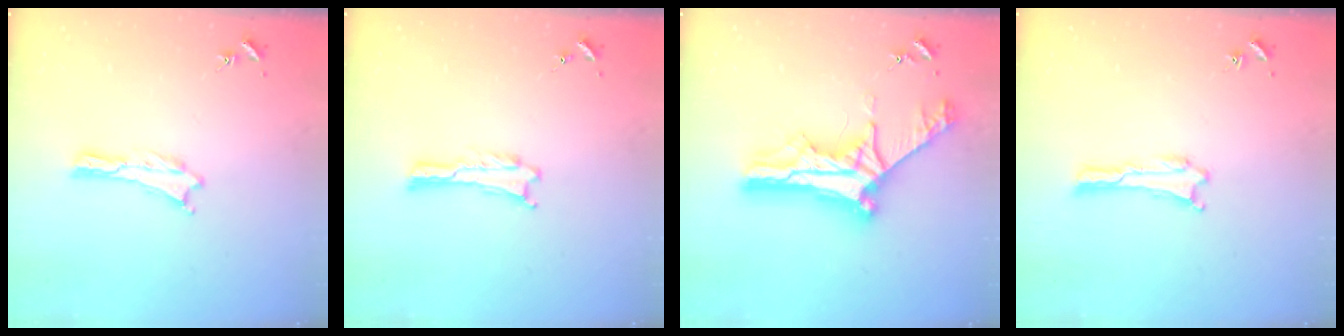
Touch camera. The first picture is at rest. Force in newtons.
{"total": 0.0}
{"total": 13.8, "press": 13.8, "slide": 1.0}
{"total": 0.0}